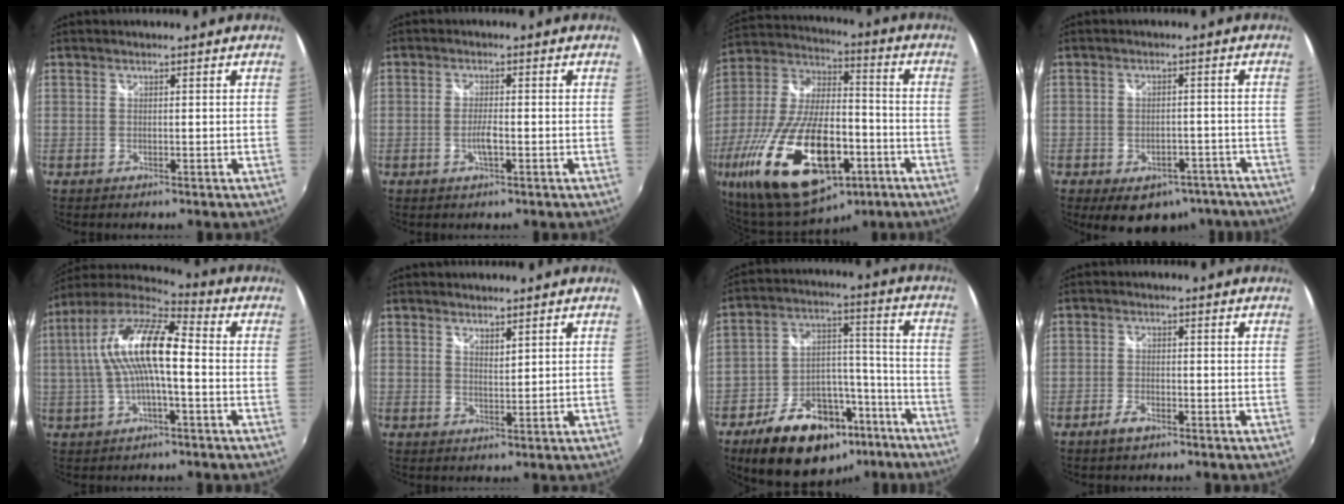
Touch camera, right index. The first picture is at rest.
{"total": 2.8, "force": [-1.0, 0.6, 2.6], "torque": [-0.052, -0.002, -0.019]}
{"total": 30.6, "force": [-12.9, 14.7, 23.5], "torque": [-0.474, -0.045, -0.207]}
{"total": 13.0, "force": [-9.3, 6.7, 6.0], "torque": [-0.121, 0.001, -0.114]}
{"total": 15.2, "force": [0.3, 4.3, 14.6], "torque": [-0.270, 0.018, -0.002]}
{"total": 2.0, "force": [1.7, 0.6, 1.0], "torque": [-0.015, -0.001, 0.029]}
{"total": 20.2, "force": [-13.3, 11.3, 10.2], "torque": [-0.190, 0.046, -0.185]}
{"total": 2.9, "force": [-2.1, 1.2, 1.6], "torque": [-0.044, -0.002, -0.044]}